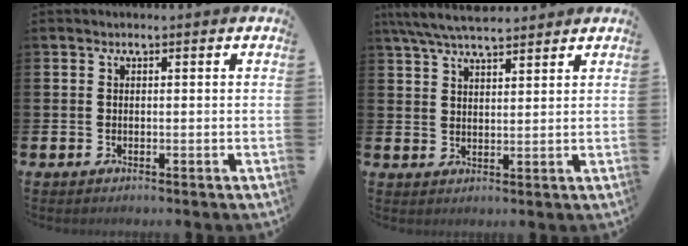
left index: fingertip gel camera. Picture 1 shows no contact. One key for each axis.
{"total": 5.6, "fx": 5.1, "fy": 1.1, "fz": 2.2, "tx": -0.052, "ty": -0.017, "tz": 0.092}